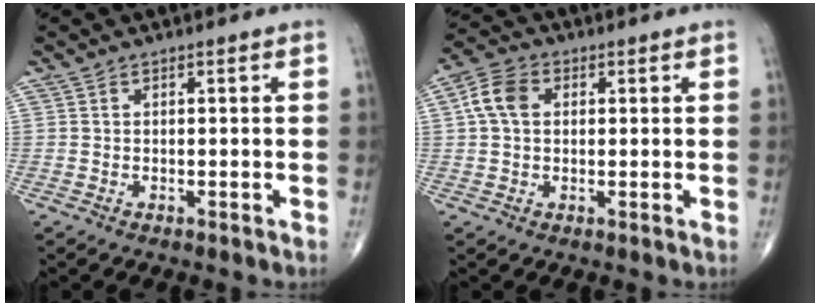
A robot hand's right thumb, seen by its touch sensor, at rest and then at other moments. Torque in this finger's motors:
{"motor_torque": [-0.09, 0.28, 0.35, -0.15, 0.05]}